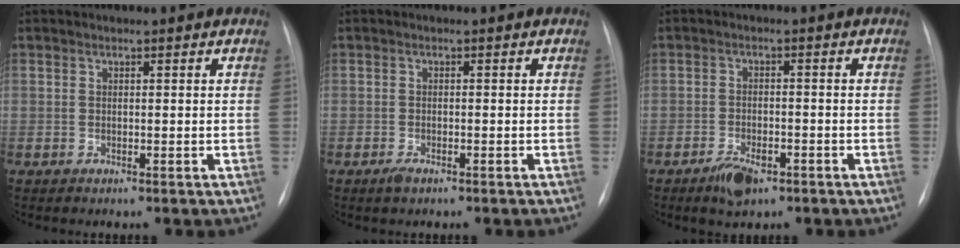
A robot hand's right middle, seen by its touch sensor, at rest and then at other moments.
{"total": 1.4, "force": [-1.1, 0.4, 0.9], "torque": [-0.023, -0.002, -0.017]}
{"total": 4.1, "force": [-2.7, 1.9, 2.5], "torque": [-0.049, -0.001, -0.042]}